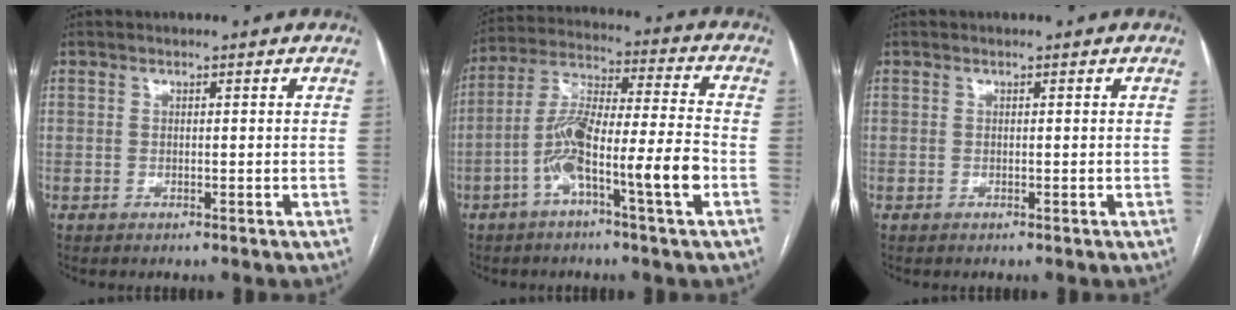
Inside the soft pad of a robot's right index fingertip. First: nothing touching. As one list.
[{"total": 13.0, "force": [-4.9, 0.8, 12.1], "torque": [-0.227, 0.018, -0.089]}, {"total": 0.0}]